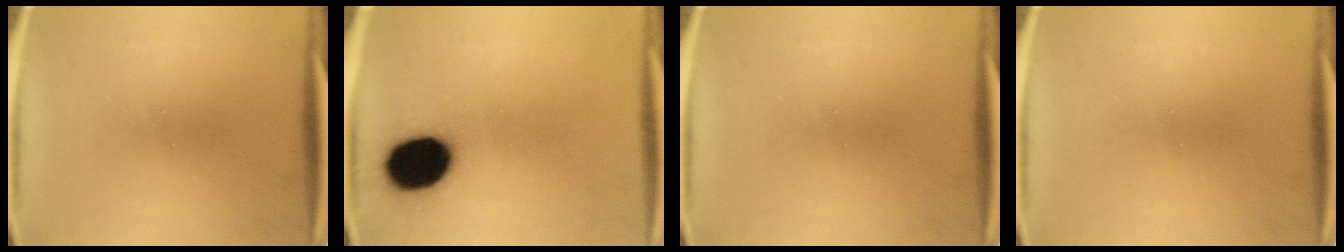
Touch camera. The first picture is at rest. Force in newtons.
{"total": 16.0}
{"total": 0.0}
{"total": 0.0}